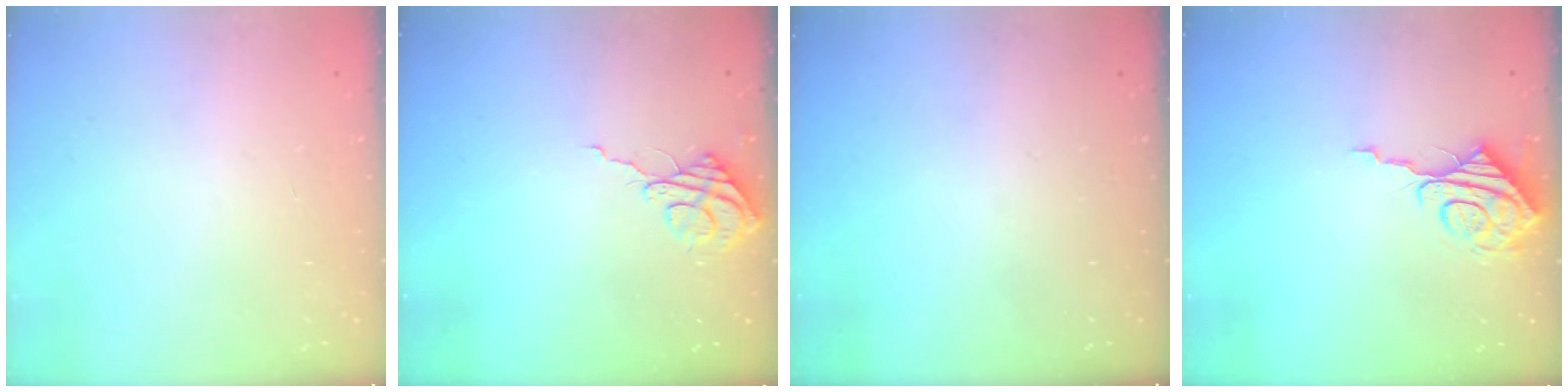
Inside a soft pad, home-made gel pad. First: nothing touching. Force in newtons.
{"total": 7.6, "press": 7.6, "slide": 0.3}
{"total": 0.0}
{"total": 9.7, "press": 9.6, "slide": 0.8}